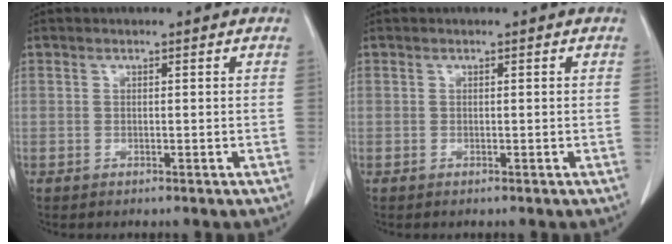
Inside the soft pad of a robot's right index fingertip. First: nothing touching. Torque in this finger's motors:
{"motor_torque": [-0.04, 0.01, 0.02, 0.02]}